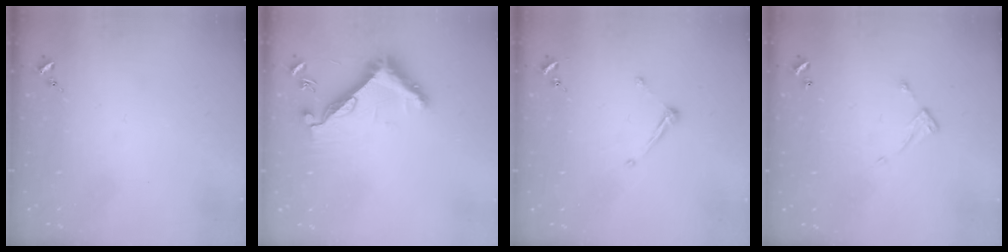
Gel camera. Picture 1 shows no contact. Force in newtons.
{"total": 11.1, "press": 11.0, "slide": 0.7}
{"total": 6.7, "press": 6.7, "slide": 0.3}
{"total": 5.5, "press": 5.5, "slide": 0.2}